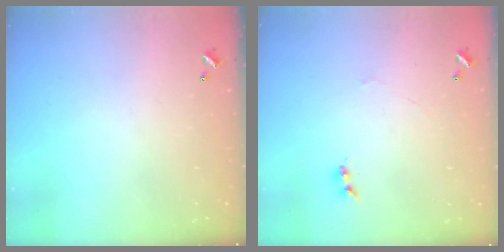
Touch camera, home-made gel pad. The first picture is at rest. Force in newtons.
{"total": 1.2, "press": 1.1, "slide": 0.3}